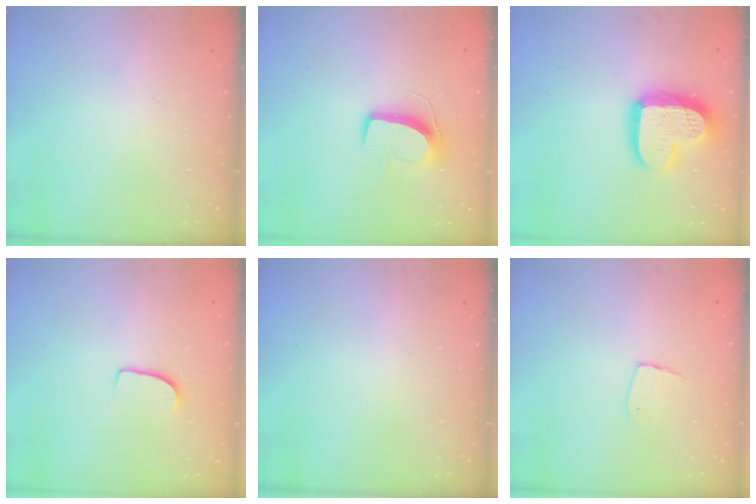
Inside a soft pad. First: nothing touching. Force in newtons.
{"total": 10.4, "press": 10.4, "slide": 0.4}
{"total": 17.4, "press": 17.4, "slide": 1.7}
{"total": 7.7, "press": 7.6, "slide": 0.7}
{"total": 0.0}
{"total": 4.6, "press": 4.6, "slide": 0.4}